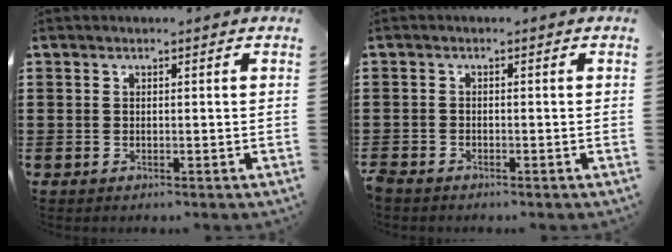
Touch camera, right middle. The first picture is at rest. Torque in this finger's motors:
{"motor_torque": [0.01, 0.08, 1.05, 0.21]}